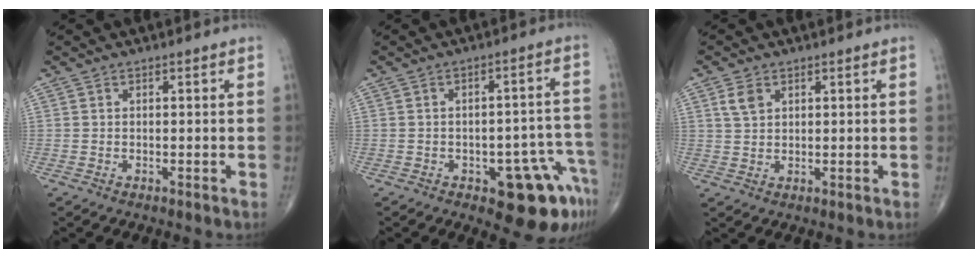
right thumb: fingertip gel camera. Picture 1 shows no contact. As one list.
[{"total": 12.2, "force": [-6.0, 5.1, 9.3], "torque": [-0.068, 0.045, -0.067]}, {"total": 3.3, "force": [1.6, 2.2, 1.9], "torque": [-0.033, -0.001, 0.034]}]